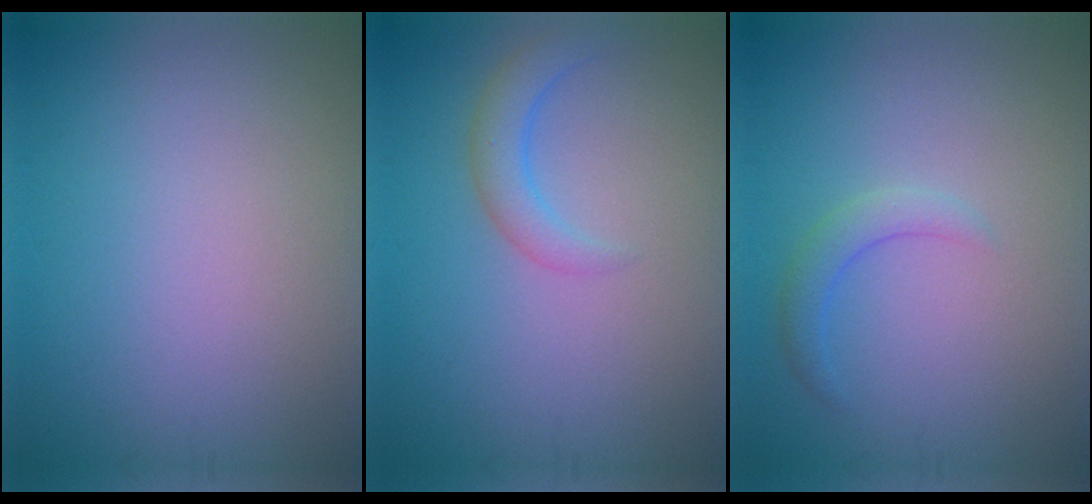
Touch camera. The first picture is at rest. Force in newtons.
{"total": 2.3, "press": 2.3, "slide": 0.2}
{"total": 1.7, "press": 1.7, "slide": 0.1}